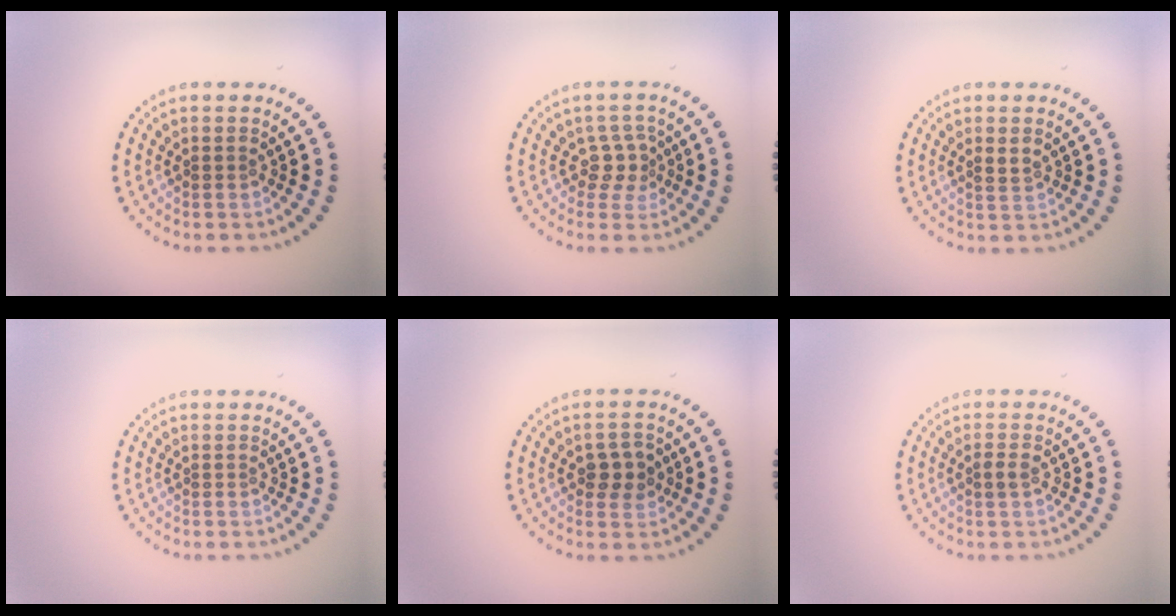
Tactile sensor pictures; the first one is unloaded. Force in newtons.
{"total": 2.1, "press": 1.5, "slide": 1.5}
{"total": 0.9, "press": 0.8, "slide": 0.4}
{"total": 0.0}
{"total": 2.5, "press": 2.5, "slide": 0.4}
{"total": 1.2, "press": 1.1, "slide": 0.3}